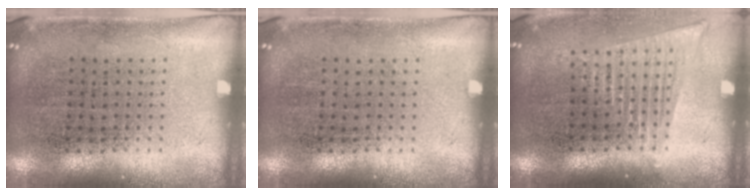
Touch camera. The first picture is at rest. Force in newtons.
{"total": 0.0}
{"total": 1.5, "press": 1.3, "slide": 0.8}